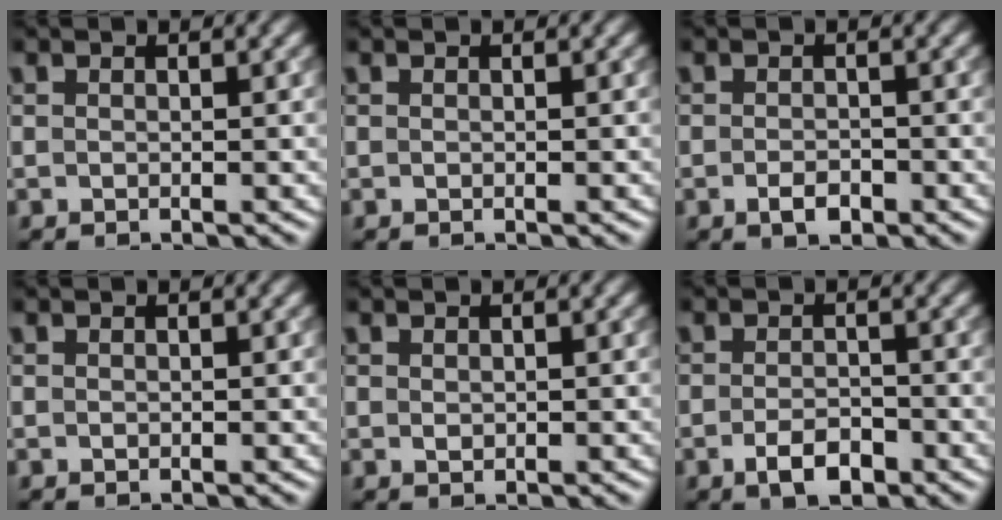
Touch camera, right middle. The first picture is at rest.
{"total": 0.0}
{"total": 1.7, "force": [-0.8, 0.9, 1.2], "torque": [-0.022, -0.002, -0.016]}
{"total": 0.0}
{"total": 0.6, "force": [0.1, 0.5, 0.3], "torque": [-0.004, -0.003, 0.004]}
{"total": 2.7, "force": [-1.4, 1.3, 1.9], "torque": [-0.034, -0.002, -0.027]}